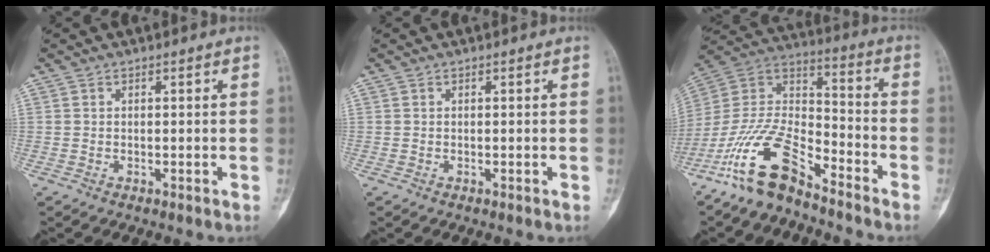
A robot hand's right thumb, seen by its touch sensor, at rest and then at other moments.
{"total": 0.0}
{"total": 15.0, "force": [-11.1, 5.3, 8.5], "torque": [-0.155, 0.083, -0.222]}